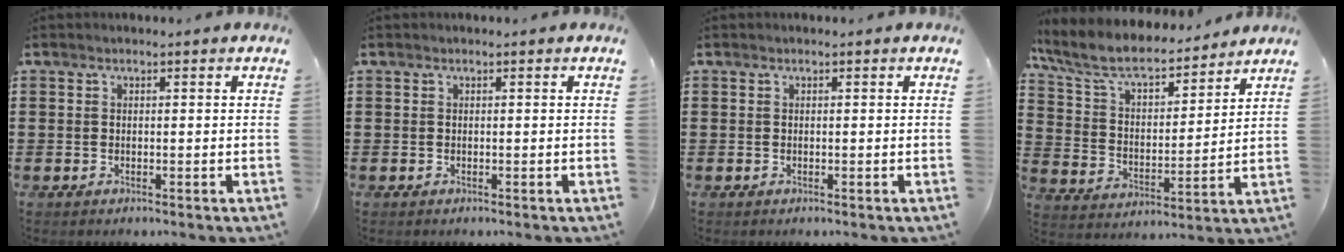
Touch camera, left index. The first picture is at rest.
{"total": 0.0}
{"total": 0.0}
{"total": 7.8, "force": [7.0, 1.8, 3.1], "torque": [-0.091, -0.040, 0.119]}